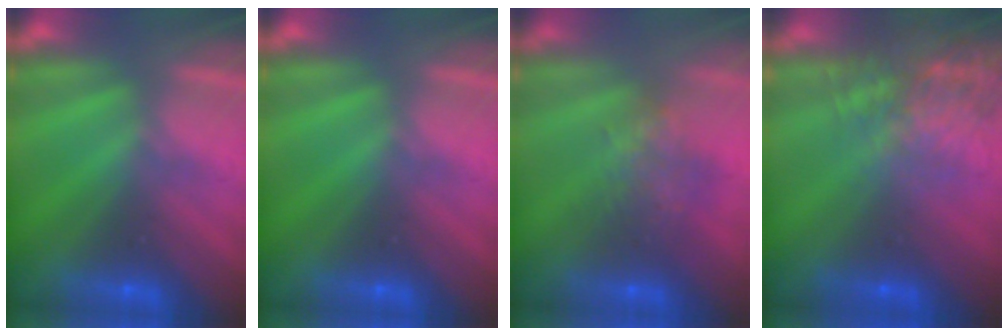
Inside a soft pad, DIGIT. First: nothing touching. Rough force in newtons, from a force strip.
{"total": 0.0}
{"total": 4.4}
{"total": 10.1}